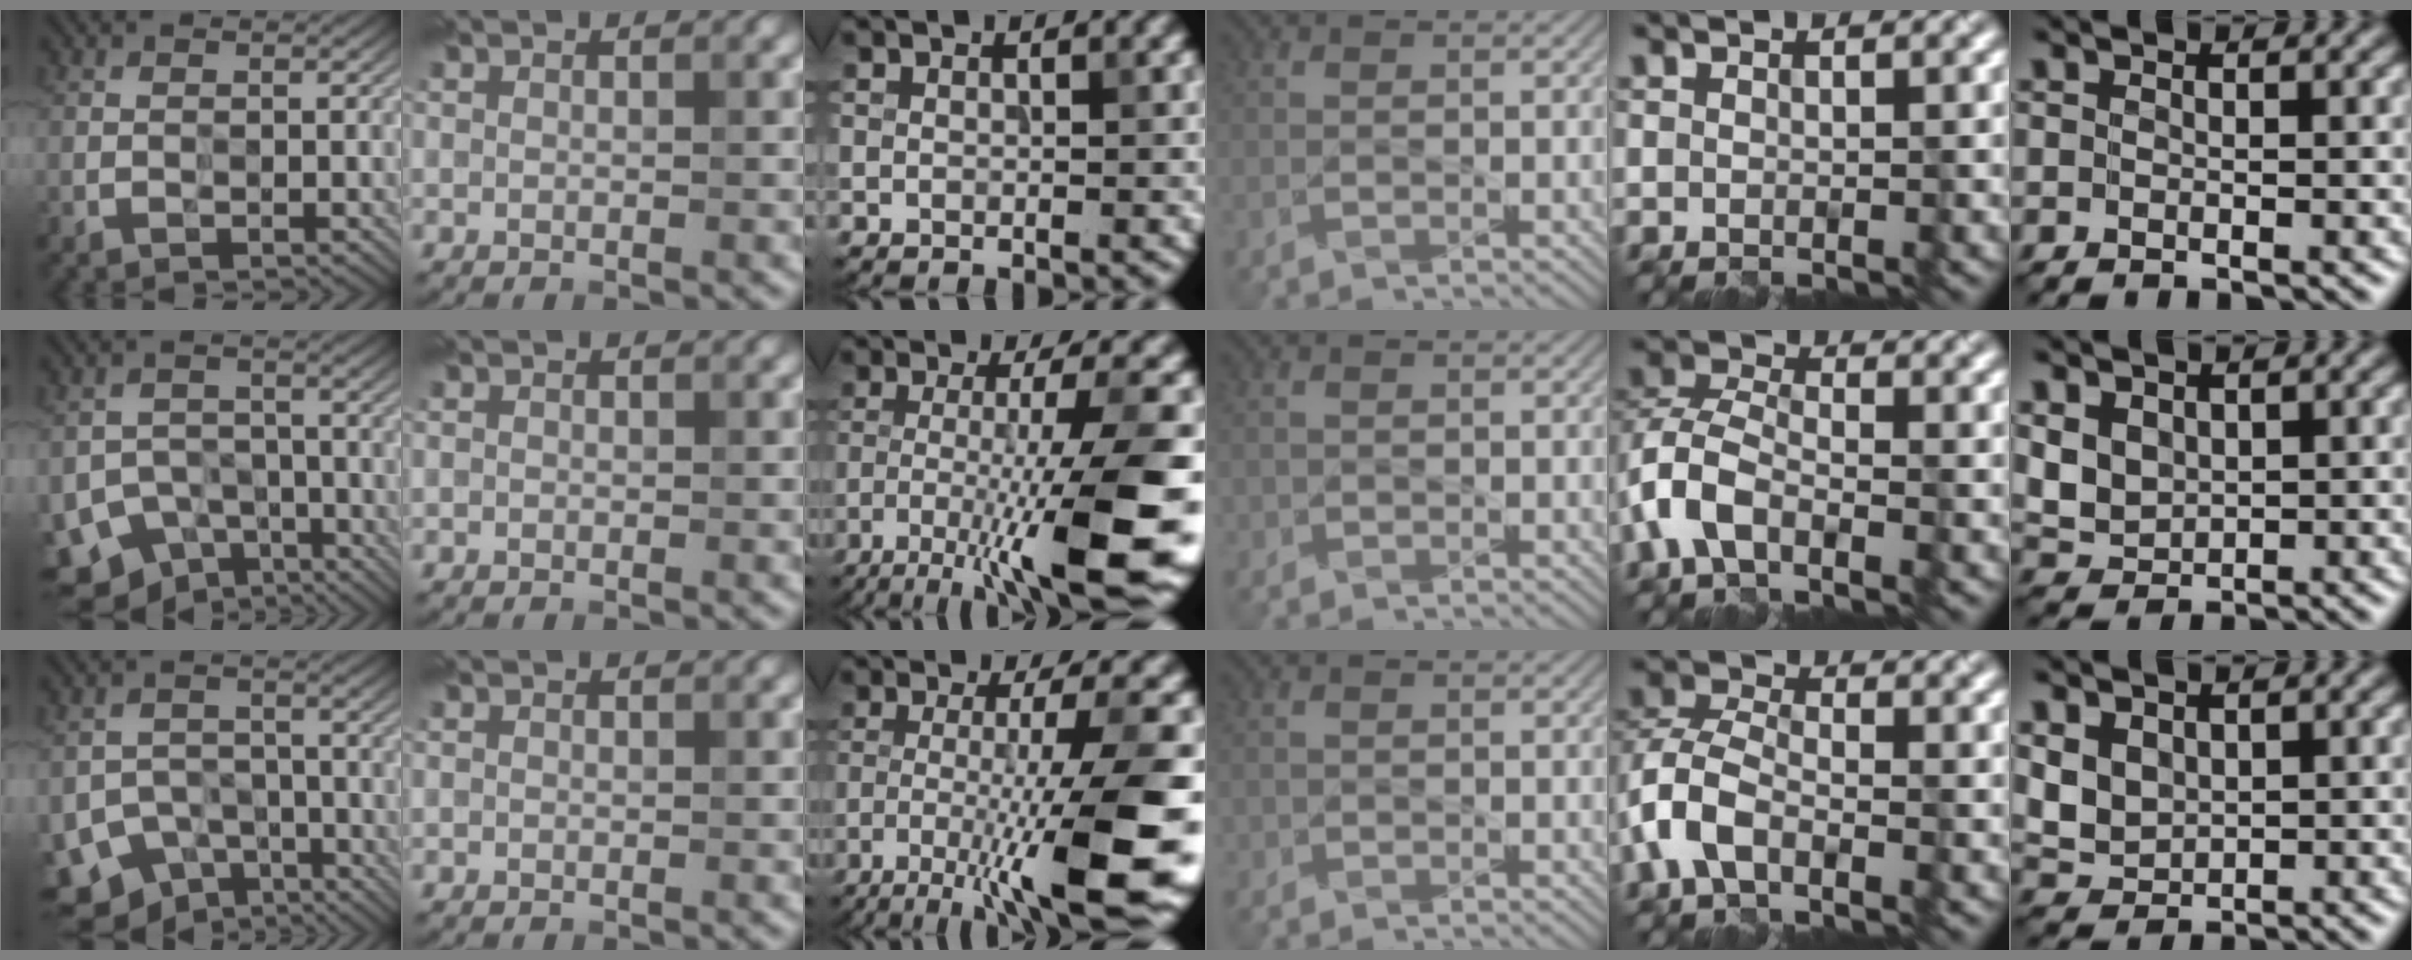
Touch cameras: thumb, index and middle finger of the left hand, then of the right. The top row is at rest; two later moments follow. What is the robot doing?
{"motion": "wipe", "object": "plastic plate"}